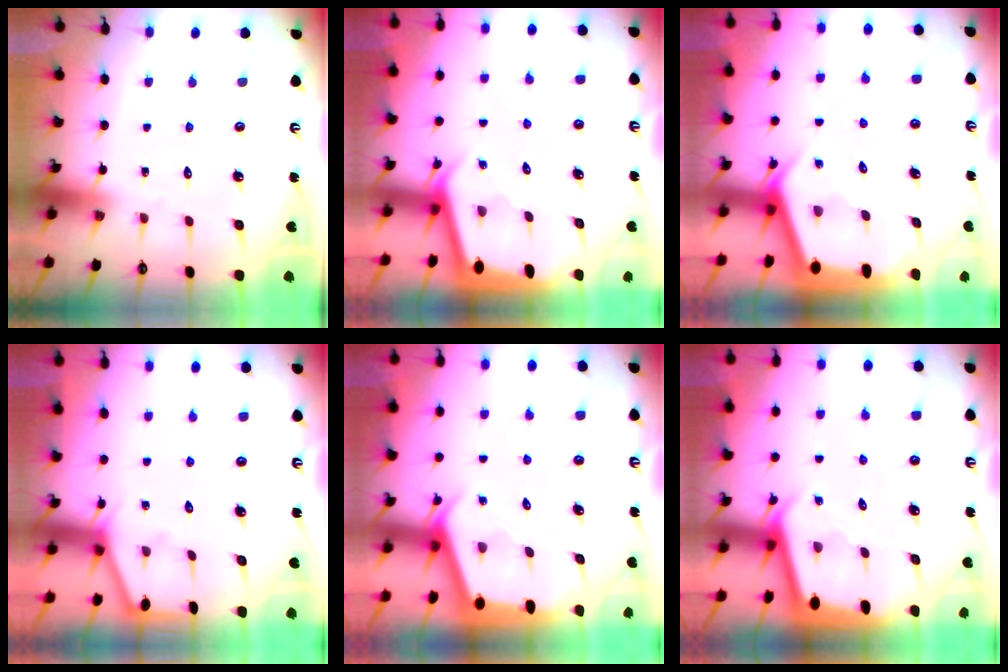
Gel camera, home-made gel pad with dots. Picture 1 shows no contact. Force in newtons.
{"total": 2.0, "press": 2.0, "slide": 0.1}
{"total": 3.3, "press": 3.2, "slide": 0.3}
{"total": 2.5, "press": 2.4, "slide": 0.4}
{"total": 2.2, "press": 2.2, "slide": 0.2}
{"total": 2.0, "press": 2.0, "slide": 0.1}